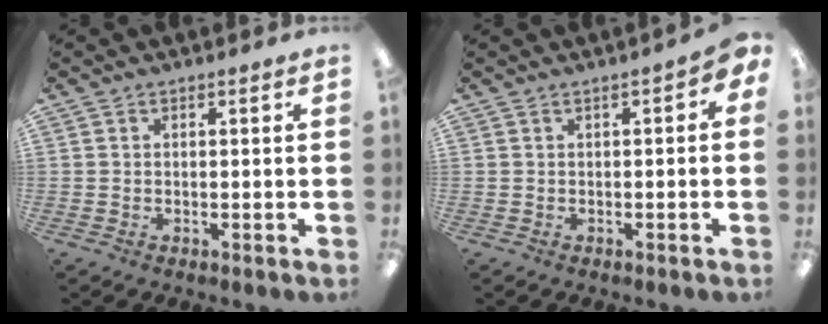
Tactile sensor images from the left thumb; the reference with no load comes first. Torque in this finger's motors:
{"motor_torque": [0.45, 0.79, 1.12, -0.73, 0.01]}